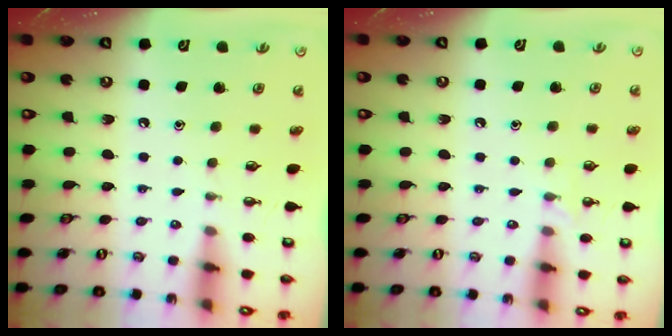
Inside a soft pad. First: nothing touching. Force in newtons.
{"total": 3.8, "press": 3.7, "slide": 0.5}